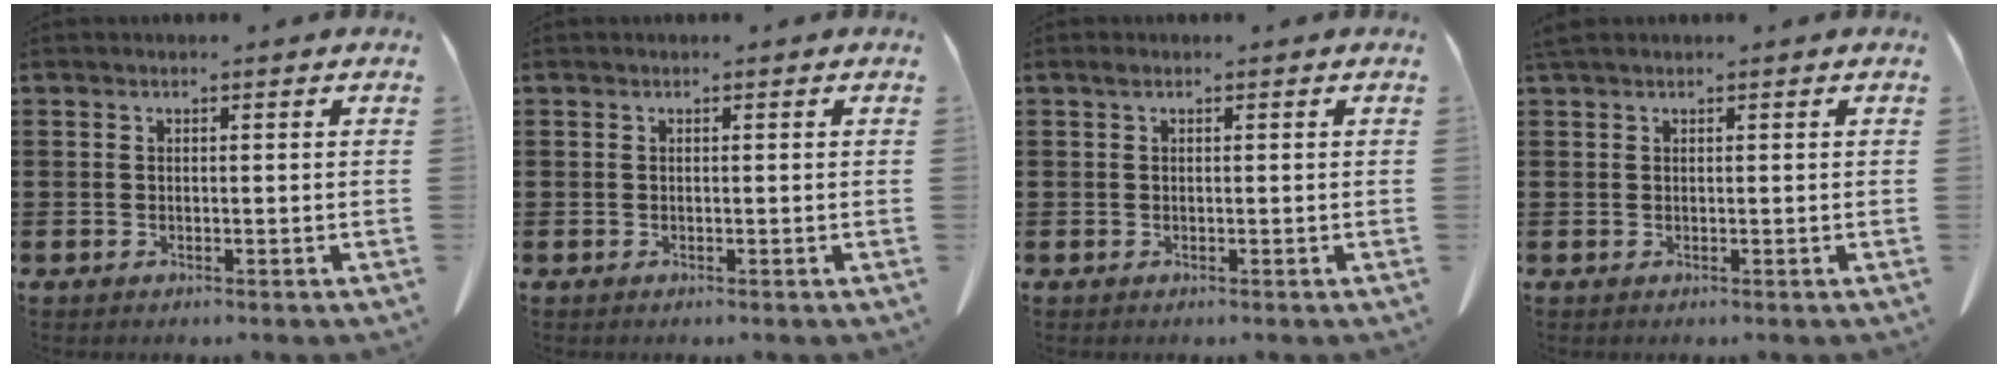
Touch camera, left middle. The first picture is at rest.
{"total": 0.0}
{"total": 0.5, "force": [0.3, 0.2, 0.4], "torque": [-0.009, 0.001, 0.005]}
{"total": 0.6, "force": [0.5, 0.1, 0.3], "torque": [-0.009, -0.001, 0.010]}